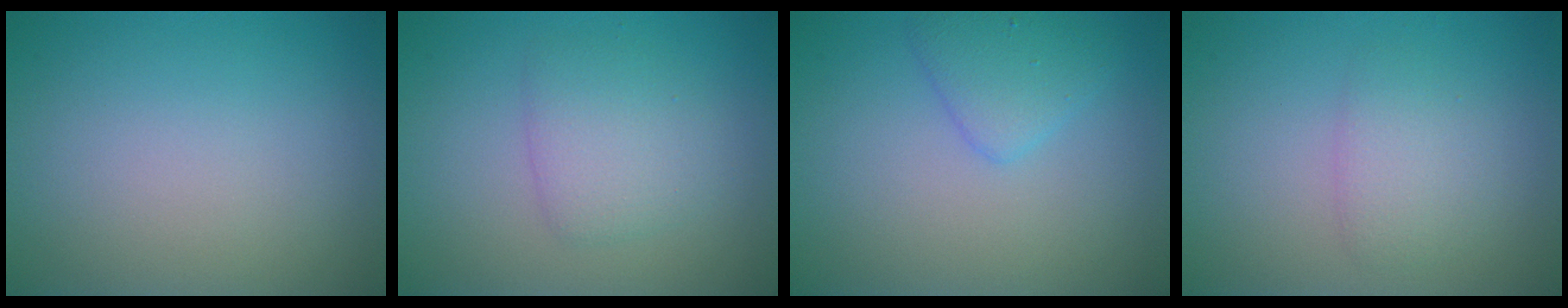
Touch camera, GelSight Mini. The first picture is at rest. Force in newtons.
{"total": 2.9, "press": 2.9, "slide": 0.1}
{"total": 2.3, "press": 2.3, "slide": 0.0}
{"total": 2.1, "press": 2.1, "slide": 0.1}